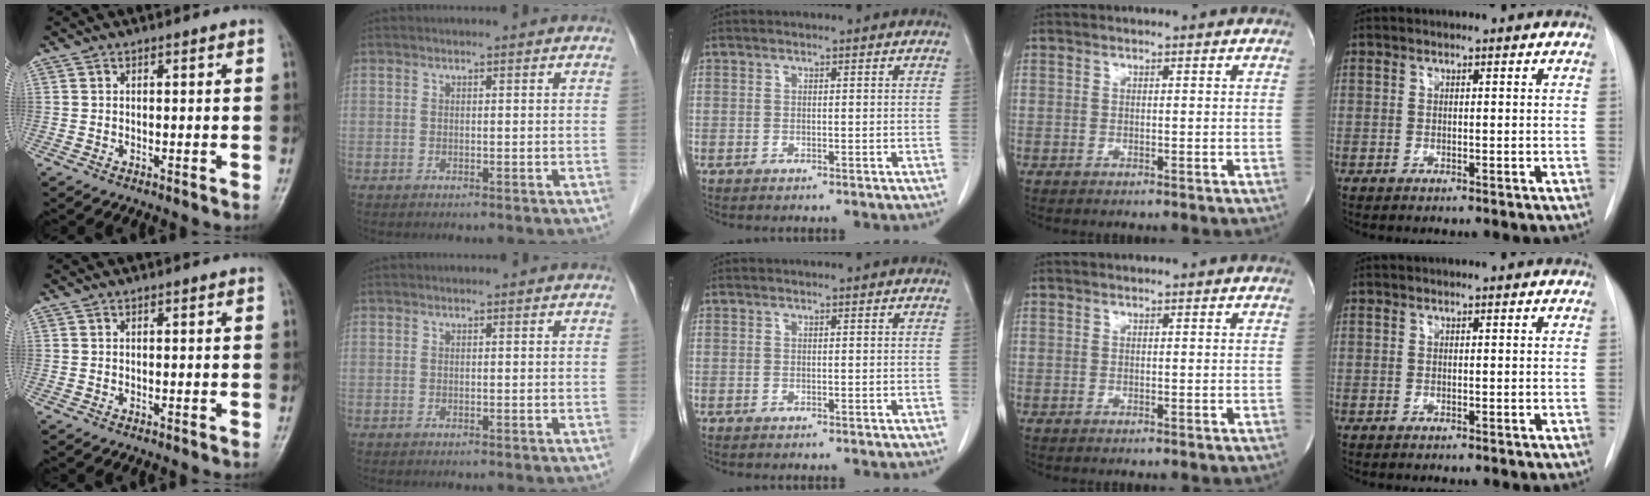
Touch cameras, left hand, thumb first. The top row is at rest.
{}